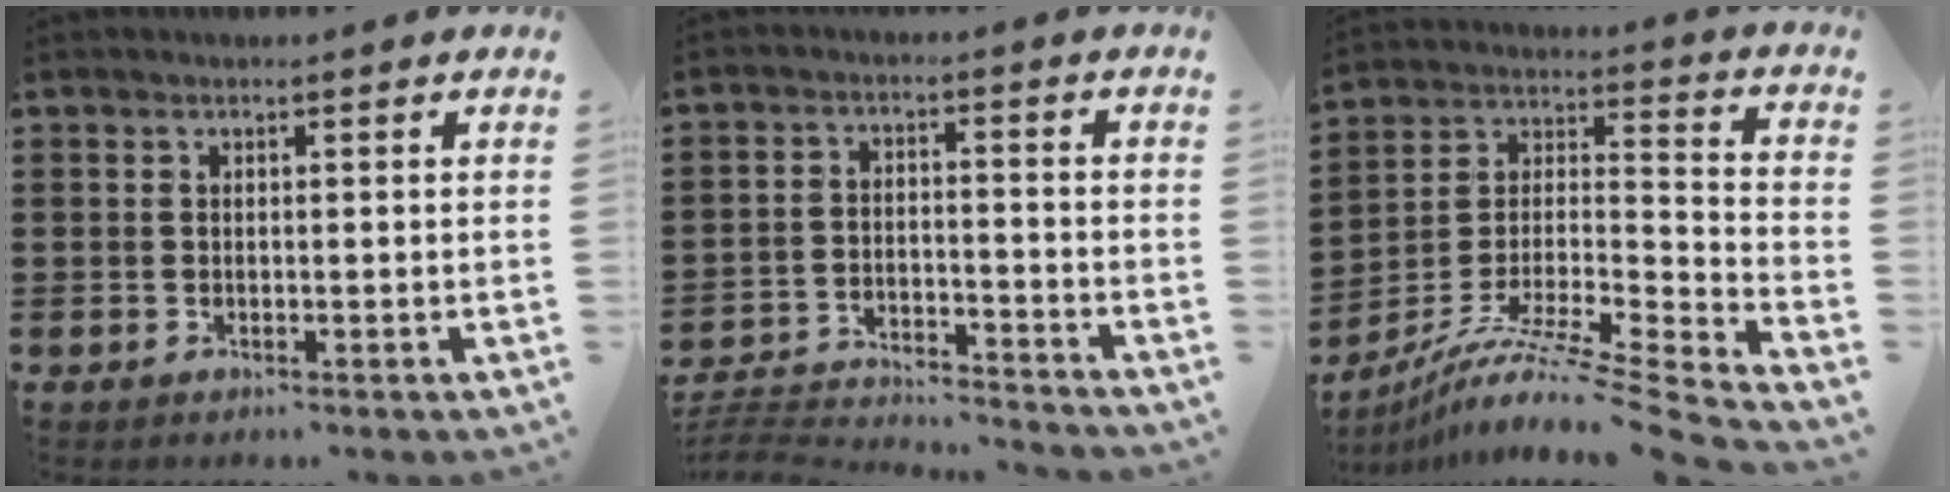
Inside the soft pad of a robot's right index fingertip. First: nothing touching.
{"total": 4.5, "force": [-4.4, 0.2, 0.8], "torque": [-0.030, -0.005, -0.096]}
{"total": 9.2, "force": [-7.4, 0.3, 5.5], "torque": [-0.097, -0.002, -0.148]}